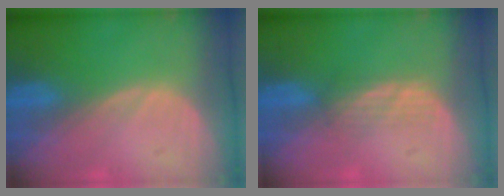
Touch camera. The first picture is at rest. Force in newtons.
{"total": 2.4, "press": 2.4, "slide": 0.5}